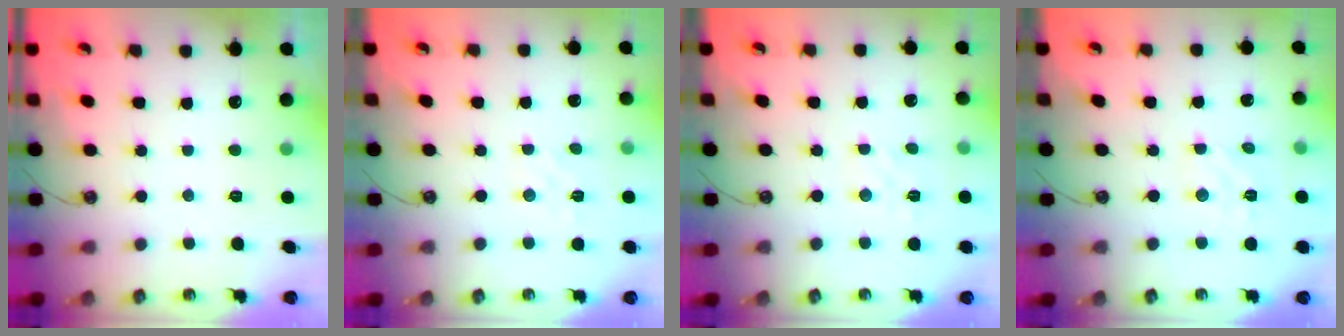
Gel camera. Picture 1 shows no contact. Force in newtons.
{"total": 2.6, "press": 2.6, "slide": 0.4}
{"total": 2.2, "press": 2.2, "slide": 0.6}
{"total": 2.9, "press": 2.8, "slide": 0.3}